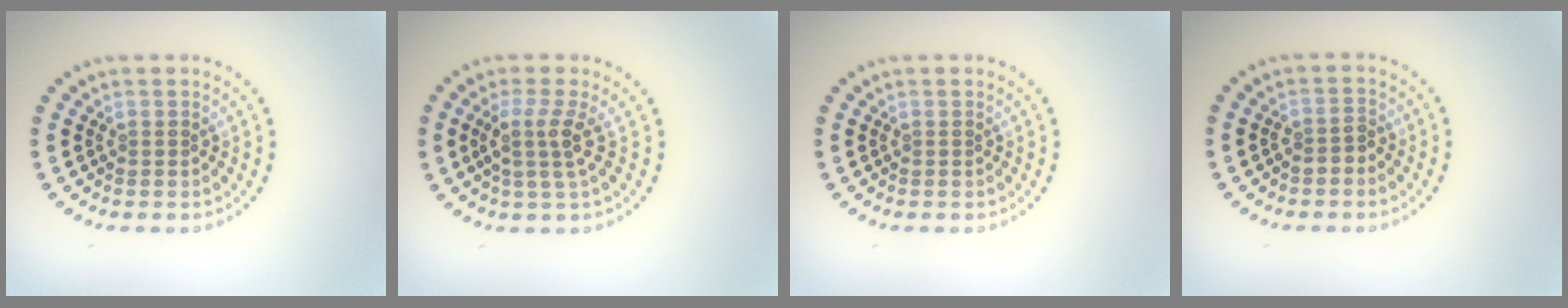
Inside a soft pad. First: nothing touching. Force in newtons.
{"total": 2.7, "press": 2.0, "slide": 1.8}
{"total": 0.0}
{"total": 1.4, "press": 1.2, "slide": 0.7}